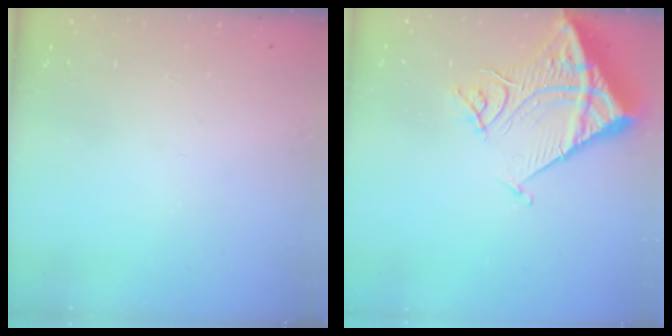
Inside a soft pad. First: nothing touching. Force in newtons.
{"total": 13.5, "press": 13.4, "slide": 1.8}